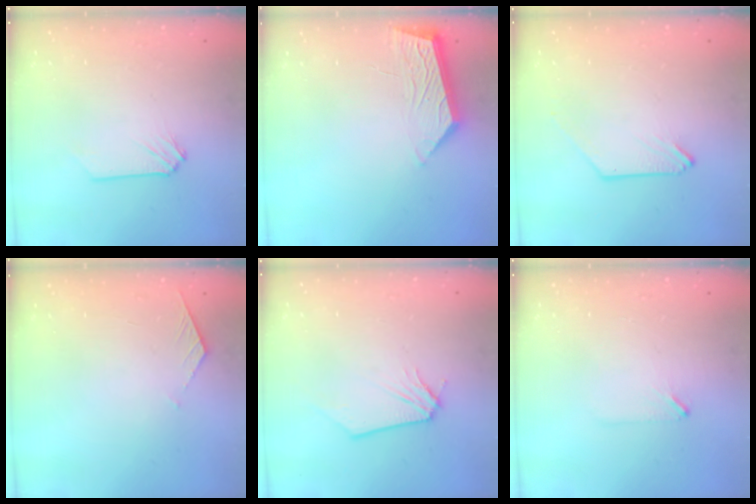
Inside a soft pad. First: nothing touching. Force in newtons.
{"total": 7.0, "press": 7.0, "slide": 0.2}
{"total": 0.0}
{"total": 4.0, "press": 4.0, "slide": 0.4}
{"total": 0.0}
{"total": 0.7, "press": 0.6, "slide": 0.3}